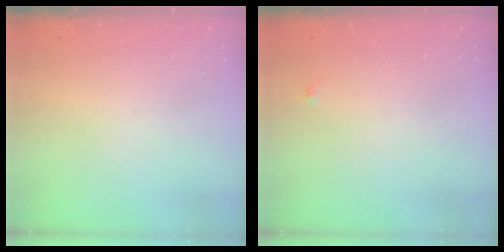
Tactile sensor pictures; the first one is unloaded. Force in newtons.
{"total": 3.0, "press": 3.0, "slide": 0.5}